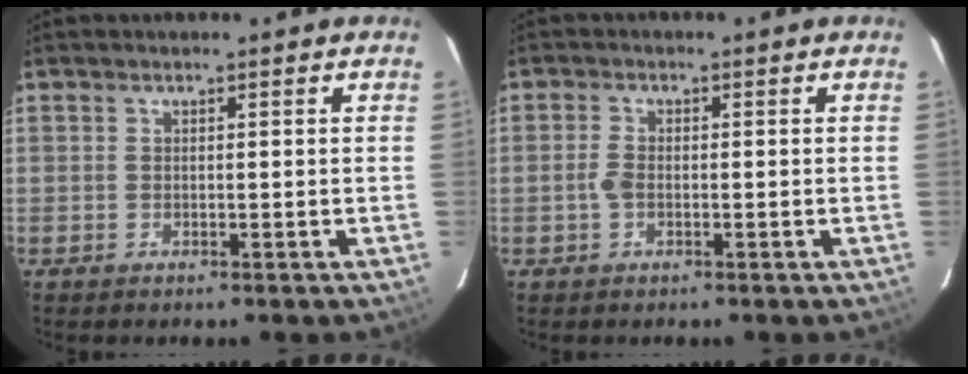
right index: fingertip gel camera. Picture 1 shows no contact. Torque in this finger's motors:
{"motor_torque": [0.34, -0.01, 0.17, 0.05]}